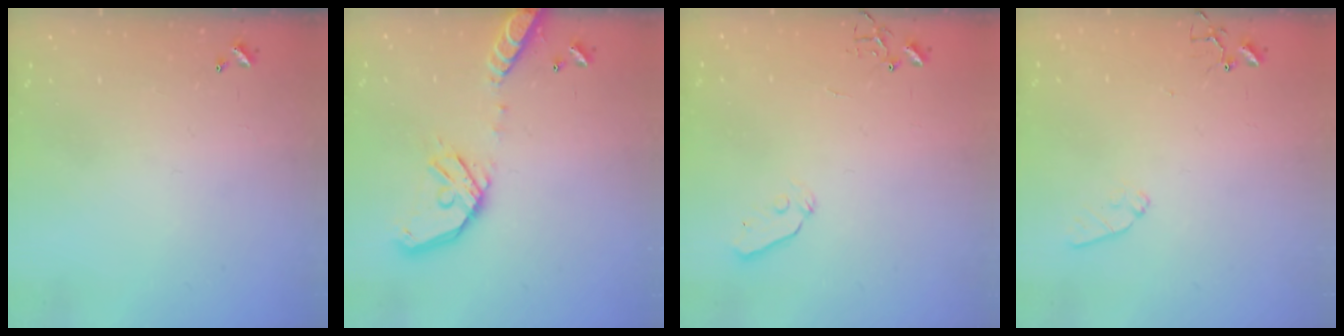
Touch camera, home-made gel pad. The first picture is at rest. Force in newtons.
{"total": 15.4, "press": 15.1, "slide": 2.8}
{"total": 4.5, "press": 4.4, "slide": 0.7}
{"total": 7.6, "press": 7.6, "slide": 0.6}